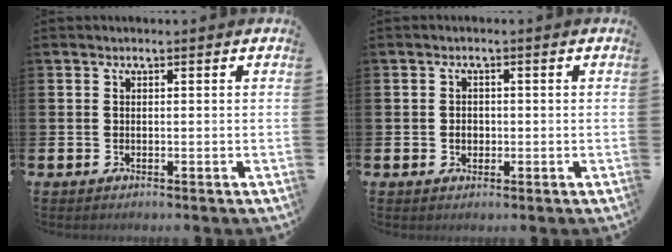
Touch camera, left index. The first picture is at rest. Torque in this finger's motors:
{"motor_torque": [0.34, 0.10, 0.03, 0.00]}